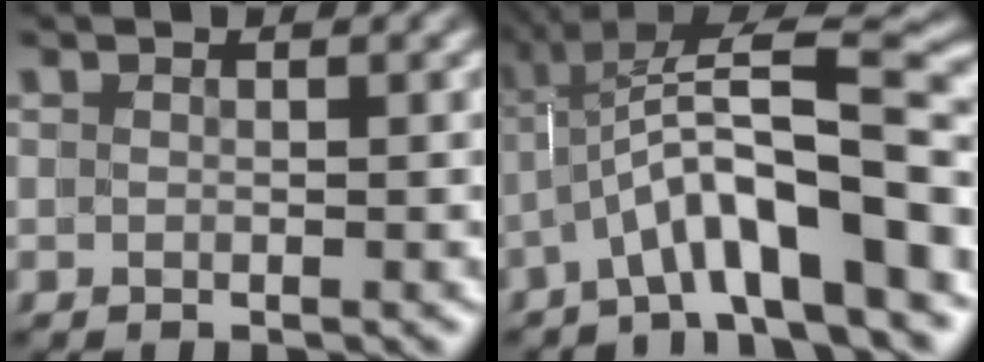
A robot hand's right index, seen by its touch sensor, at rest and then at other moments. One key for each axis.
{"total": 9.5, "fx": -1.1, "fy": 3.3, "fz": 8.8, "tx": -0.129, "ty": 0.010, "tz": -0.013}